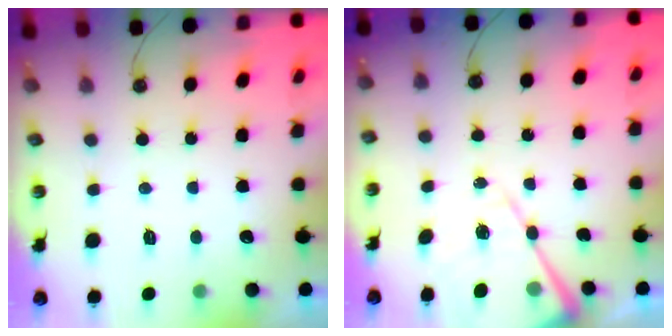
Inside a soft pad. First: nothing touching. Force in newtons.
{"total": 14.5, "press": 14.4, "slide": 1.1}